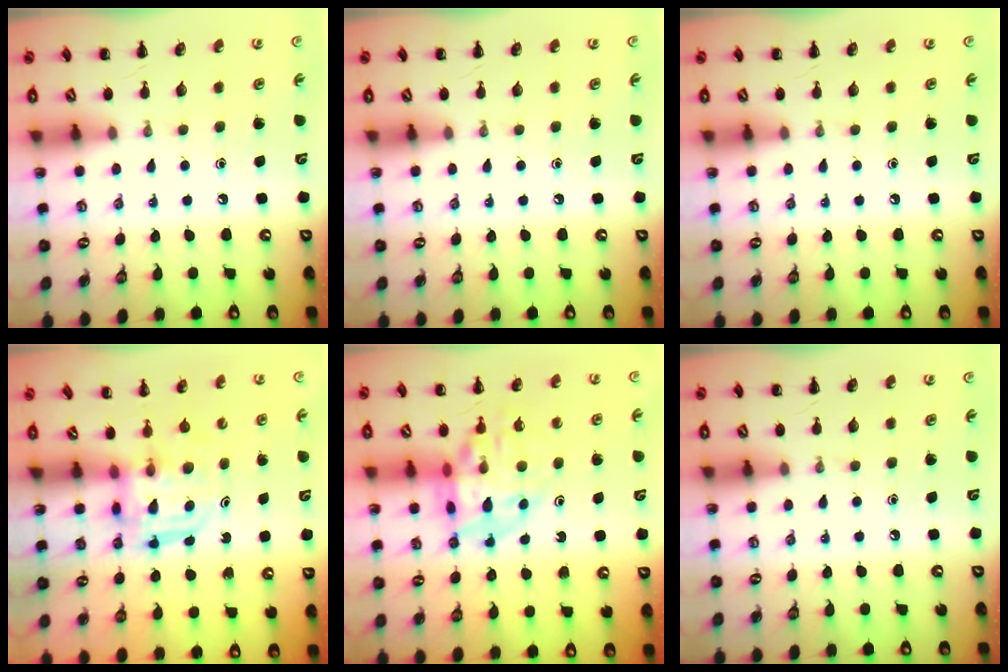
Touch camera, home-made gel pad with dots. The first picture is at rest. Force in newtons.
{"total": 0.0}
{"total": 0.0}
{"total": 3.2, "press": 3.2, "slide": 0.2}
{"total": 14.7, "press": 14.4, "slide": 3.1}
{"total": 0.0}